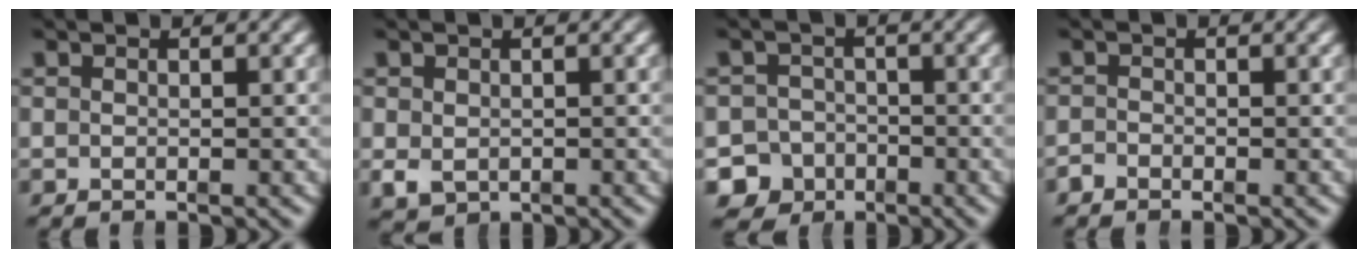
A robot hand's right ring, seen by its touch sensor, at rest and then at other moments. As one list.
[{"total": 2.0, "force": [-0.7, 1.5, 1.1], "torque": [-0.031, -0.023, 0.004]}, {"total": 9.6, "force": [-4.9, 8.1, 1.9], "torque": [-0.037, -0.038, -0.083]}, {"total": 1.1, "force": [-1.1, 0.2, -0.1], "torque": [0.003, -0.011, -0.018]}]